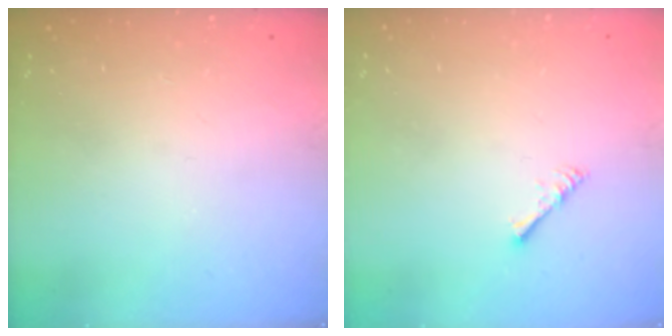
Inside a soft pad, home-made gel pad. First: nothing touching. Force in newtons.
{"total": 2.0, "press": 1.9, "slide": 0.4}